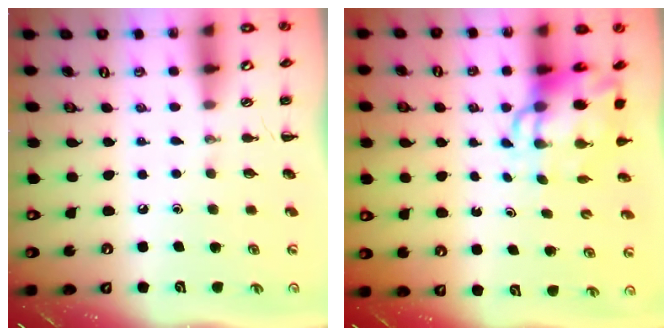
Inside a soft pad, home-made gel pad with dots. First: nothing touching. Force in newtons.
{"total": 7.6, "press": 7.2, "slide": 2.2}